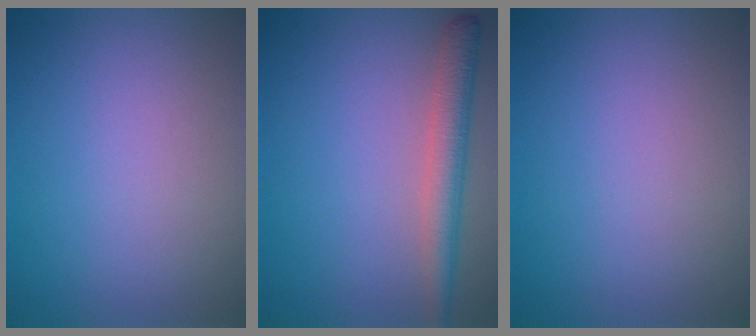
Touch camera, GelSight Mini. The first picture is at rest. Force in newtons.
{"total": 3.4, "press": 3.4, "slide": 0.1}
{"total": 0.0}